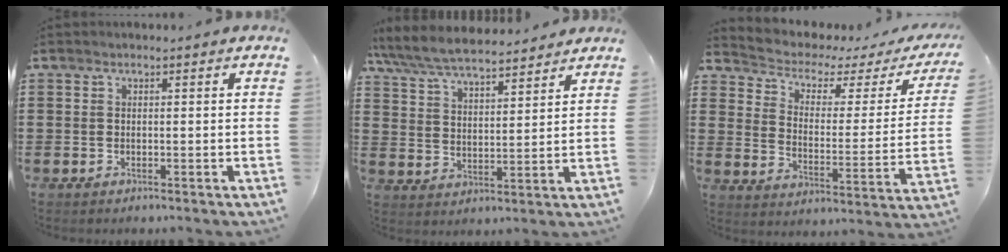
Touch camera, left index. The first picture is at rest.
{"total": 7.0, "force": [6.6, 0.7, 2.3], "torque": [-0.070, -0.030, 0.118]}
{"total": 2.8, "force": [1.9, 1.4, 1.5], "torque": [-0.047, -0.018, 0.022]}